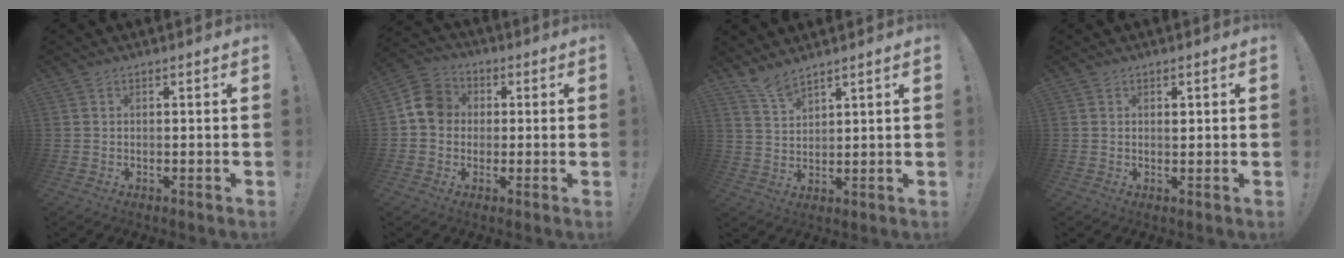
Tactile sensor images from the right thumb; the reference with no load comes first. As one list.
[{"total": 9.5, "force": [0.6, 8.3, 4.4], "torque": [-0.056, 0.016, 0.014]}, {"total": 5.6, "force": [5.0, 1.0, 2.4], "torque": [-0.052, -0.032, 0.093]}, {"total": 1.1, "force": [0.6, 0.7, 0.6], "torque": [0.012, -0.007, 0.006]}]